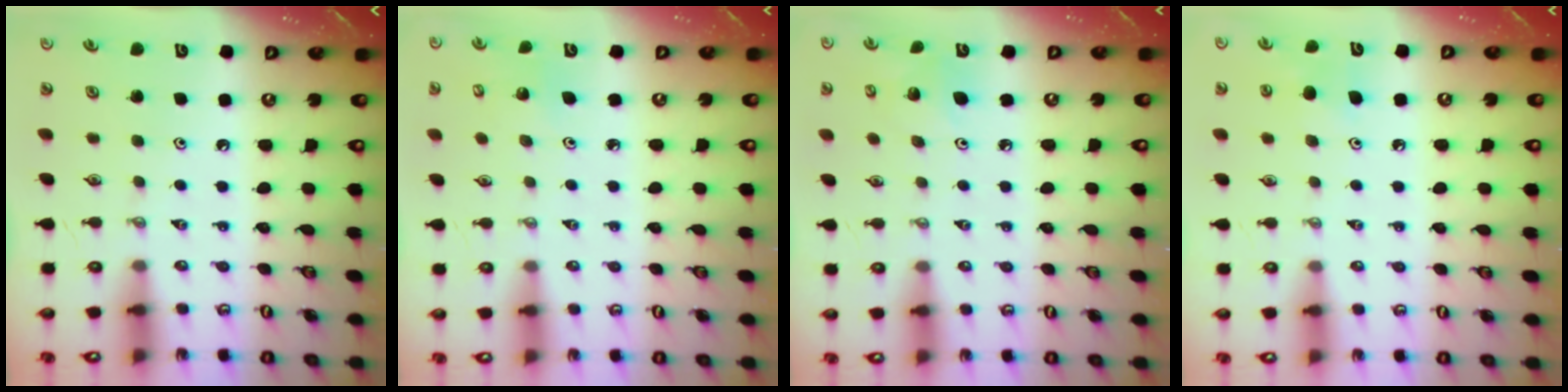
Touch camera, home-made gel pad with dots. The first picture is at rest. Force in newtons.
{"total": 3.0, "press": 3.0, "slide": 0.5}
{"total": 7.0, "press": 6.8, "slide": 1.7}
{"total": 7.2, "press": 7.2, "slide": 0.8}